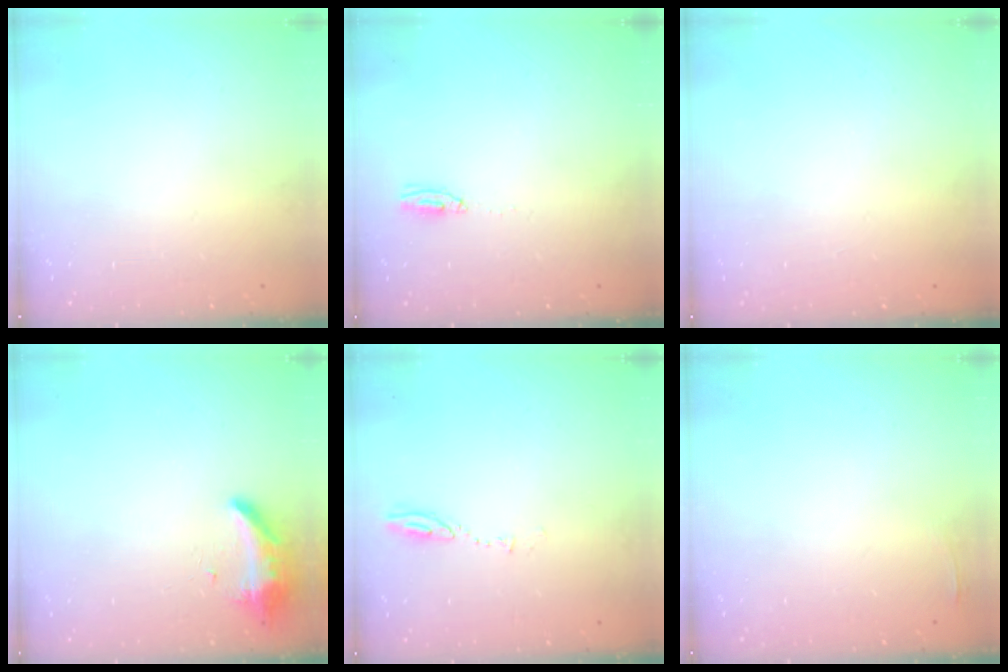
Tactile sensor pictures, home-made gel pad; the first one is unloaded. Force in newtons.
{"total": 3.4, "press": 3.0, "slide": 1.7}
{"total": 0.0}
{"total": 8.6, "press": 8.6, "slide": 1.1}
{"total": 4.0, "press": 4.0, "slide": 0.5}
{"total": 3.3, "press": 2.7, "slide": 1.8}